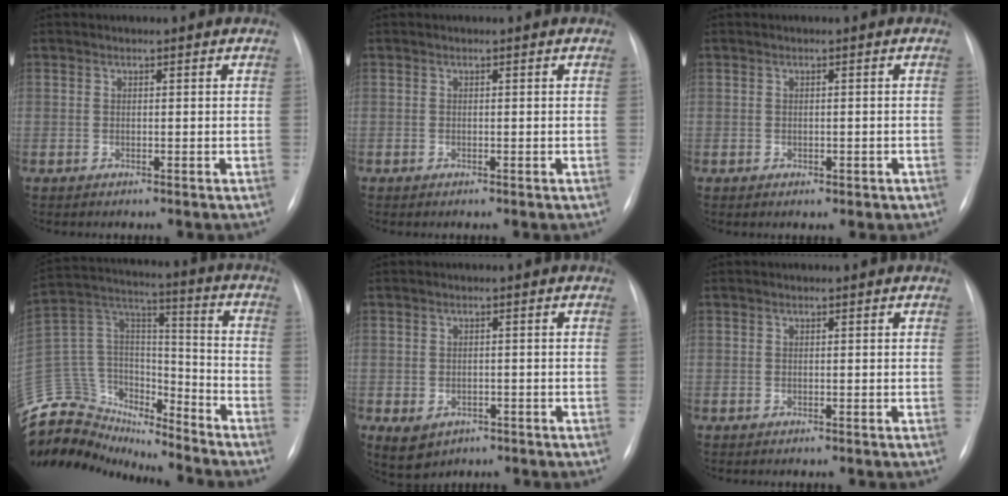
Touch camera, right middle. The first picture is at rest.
{"total": 0.0}
{"total": 1.7, "force": [-0.8, 1.0, 1.1], "torque": [-0.014, 0.001, -0.002]}
{"total": 21.6, "force": [-19.8, 7.1, 4.9], "torque": [-0.124, 0.064, -0.325]}
{"total": 4.4, "force": [-2.1, 3.4, 1.9], "torque": [-0.037, -0.001, -0.014]}
{"total": 0.0}